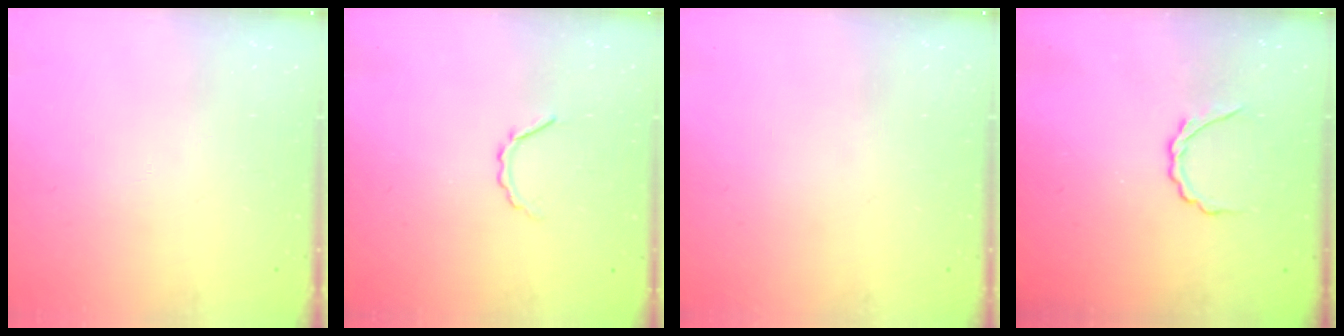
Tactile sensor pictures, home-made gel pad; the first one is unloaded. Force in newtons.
{"total": 2.9, "press": 2.7, "slide": 1.0}
{"total": 0.0}
{"total": 2.7, "press": 2.6, "slide": 0.8}